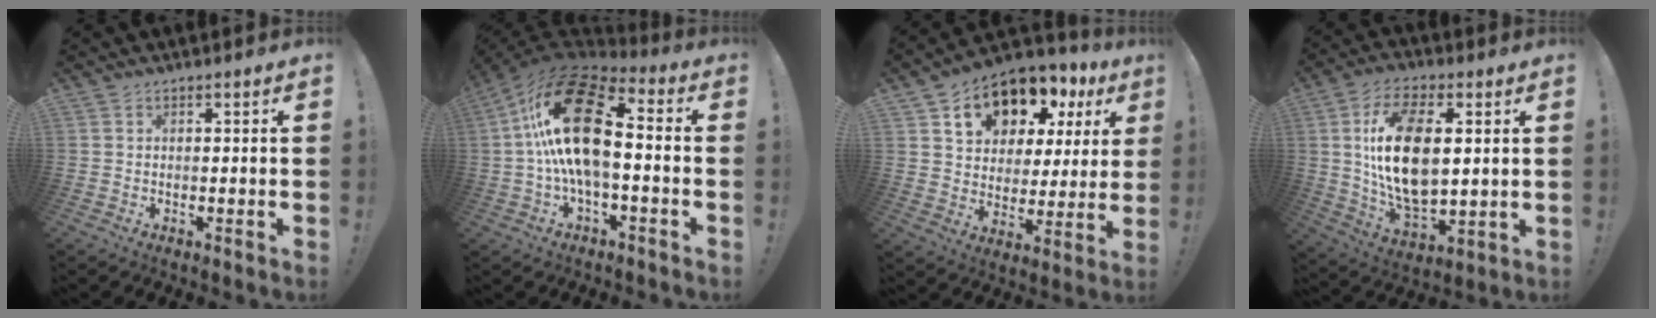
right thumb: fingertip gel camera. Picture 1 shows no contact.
{"total": 22.7, "force": [1.0, 10.8, 19.9], "torque": [-0.392, 0.010, 0.023]}
{"total": 13.1, "force": [8.5, 8.2, 5.7], "torque": [-0.092, -0.067, 0.156]}
{"total": 19.2, "force": [3.6, 10.3, 15.8], "torque": [-0.307, -0.009, 0.056]}